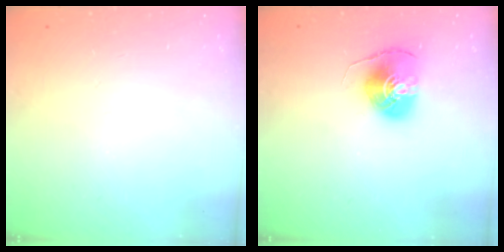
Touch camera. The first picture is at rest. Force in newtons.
{"total": 8.8, "press": 8.7, "slide": 0.7}